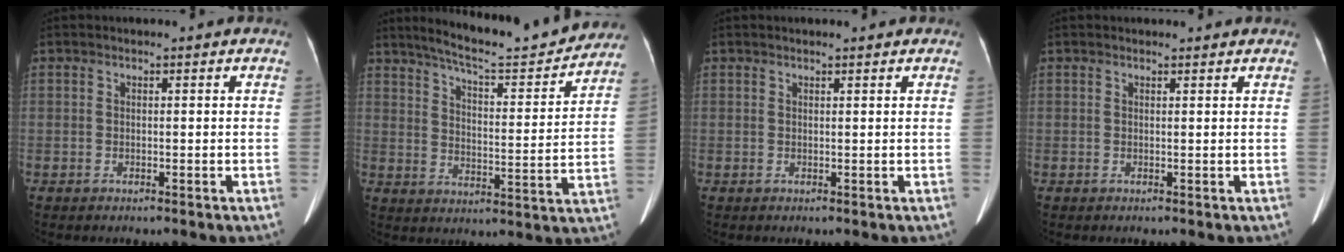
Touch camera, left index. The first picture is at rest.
{"total": 17.9, "force": [16.4, 1.3, 7.0], "torque": [-0.107, -0.025, 0.224]}
{"total": 2.1, "force": [1.8, 0.3, 1.0], "torque": [-0.011, 0.017, 0.024]}
{"total": 2.4, "force": [2.3, 0.6, 0.5], "torque": [-0.010, 0.015, 0.026]}